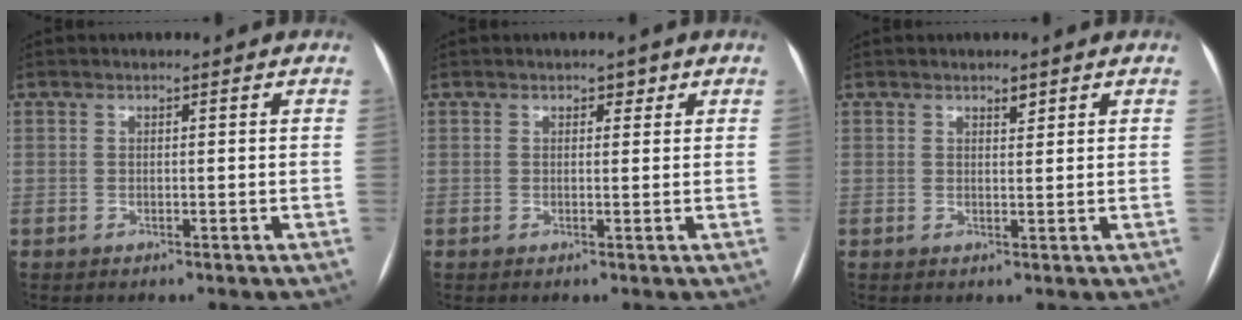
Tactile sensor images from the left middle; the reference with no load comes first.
{"total": 1.2, "force": [0.8, 0.8, 0.6], "torque": [-0.003, 0.001, 0.008]}
{"total": 1.3, "force": [0.9, 0.4, 0.7], "torque": [-0.012, 0.000, 0.015]}